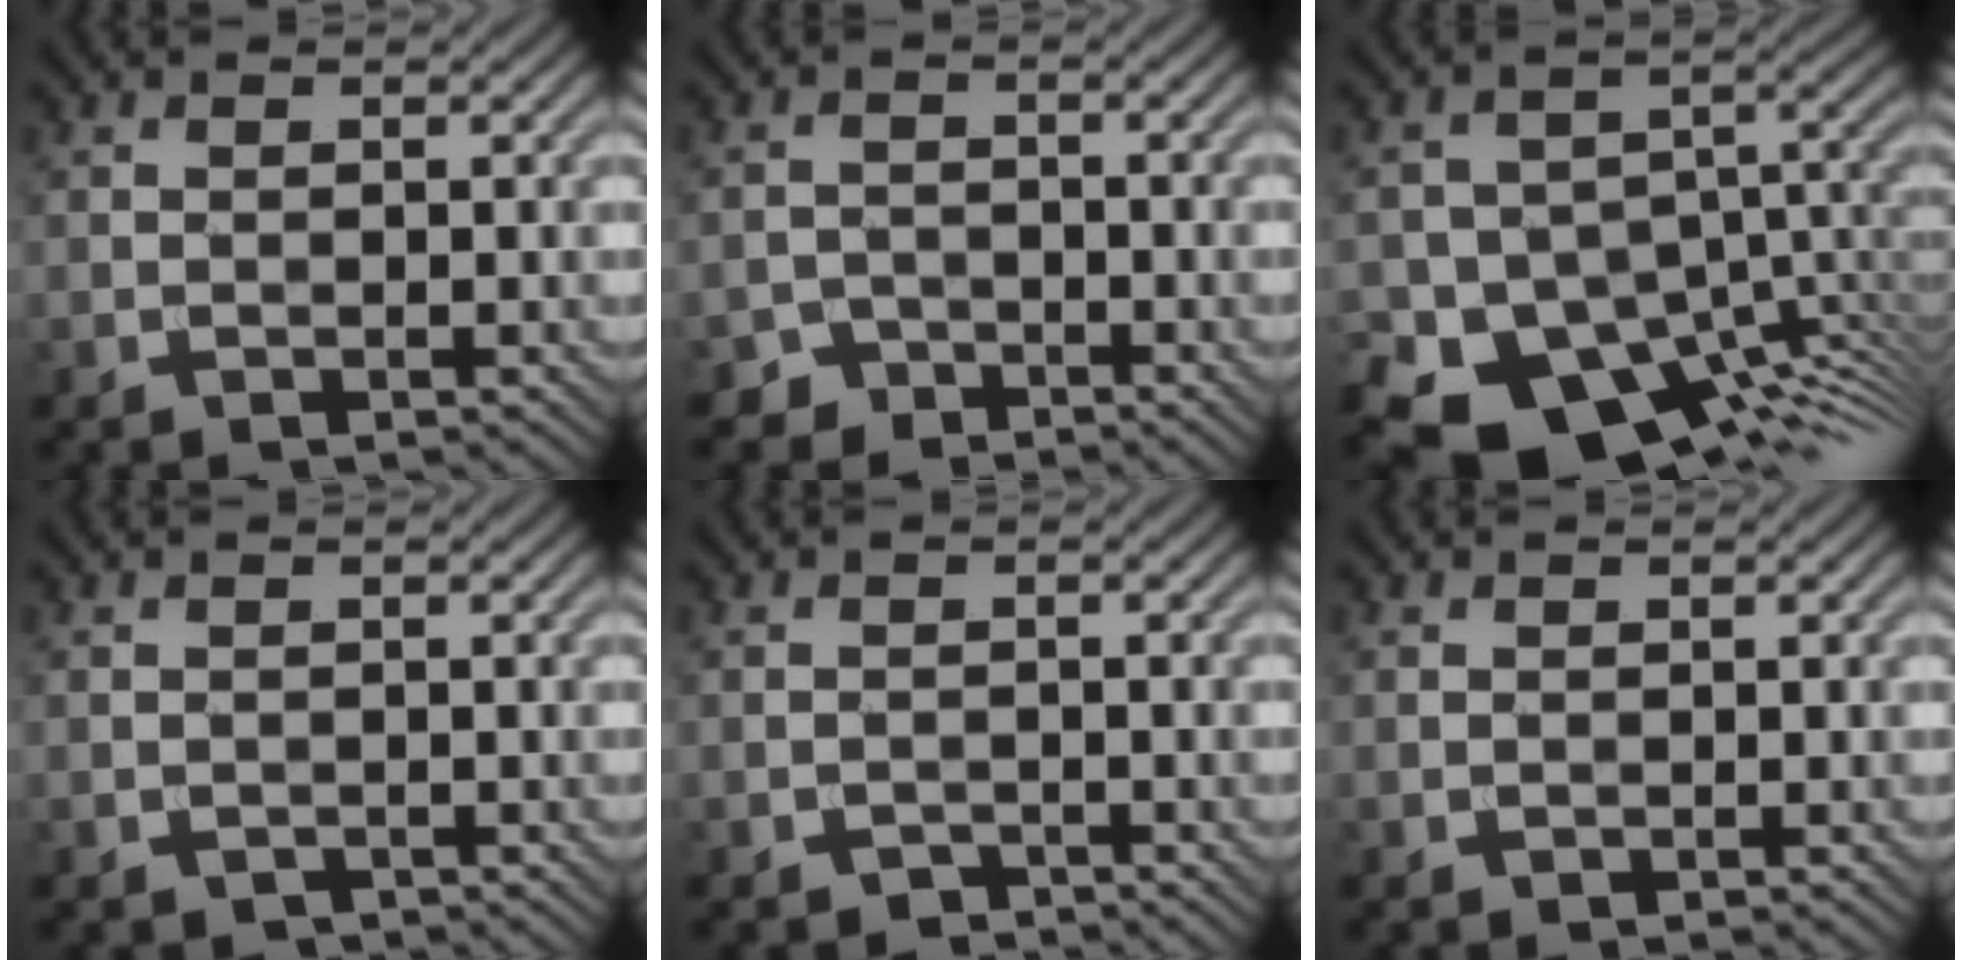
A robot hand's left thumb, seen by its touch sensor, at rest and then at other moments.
{"total": 2.4, "force": [-2.0, 1.3, 0.0], "torque": [0.010, 0.006, -0.041]}
{"total": 16.8, "force": [-11.4, 9.5, 8.0], "torque": [-0.143, -0.022, -0.157]}
{"total": 0.7, "force": [-0.5, 0.5, 0.2], "torque": [-0.002, -0.006, -0.009]}
{"total": 1.4, "force": [-1.3, 0.7, 0.3], "torque": [-0.003, 0.001, -0.026]}
{"total": 0.0}